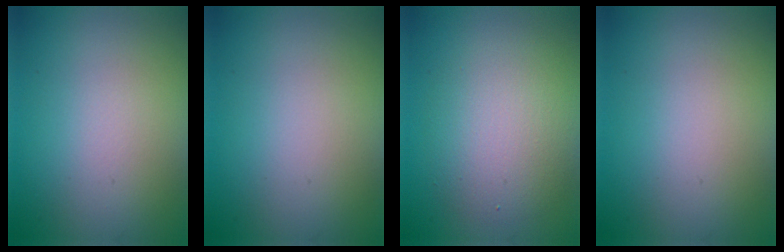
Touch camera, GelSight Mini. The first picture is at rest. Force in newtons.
{"total": 0.0}
{"total": 4.8, "press": 4.8, "slide": 0.3}
{"total": 0.0}